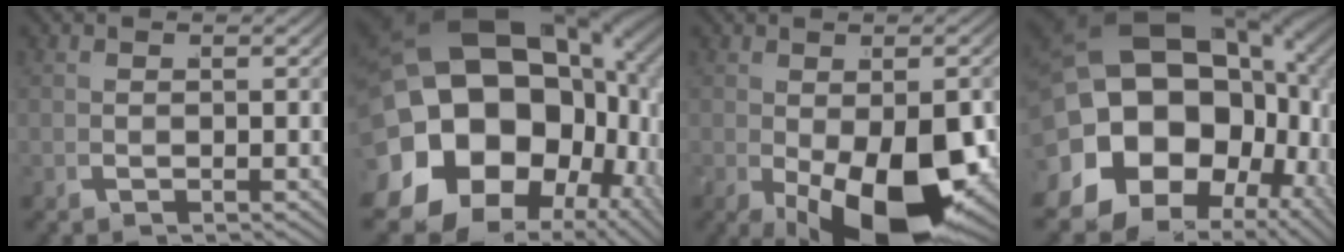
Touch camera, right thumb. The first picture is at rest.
{"total": 25.6, "force": [-0.4, 18.8, 17.3], "torque": [-0.330, -0.044, 0.003]}
{"total": 10.4, "force": [-2.7, 5.3, 8.5], "torque": [-0.154, -0.042, -0.014]}
{"total": 23.4, "force": [0.7, 17.3, 15.7], "torque": [-0.303, -0.031, 0.018]}